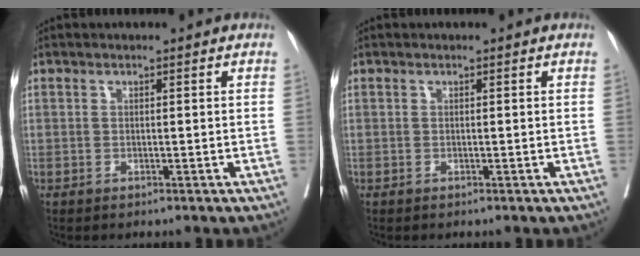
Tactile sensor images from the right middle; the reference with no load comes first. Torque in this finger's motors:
{"motor_torque": [0.08, -0.09, 0.00, 0.00]}